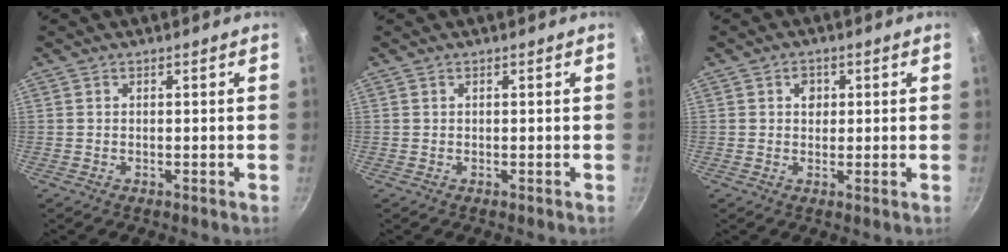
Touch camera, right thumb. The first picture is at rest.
{"total": 0.0}
{"total": 2.6, "force": [0.7, 2.2, 1.2], "torque": [-0.002, -0.001, 0.007]}